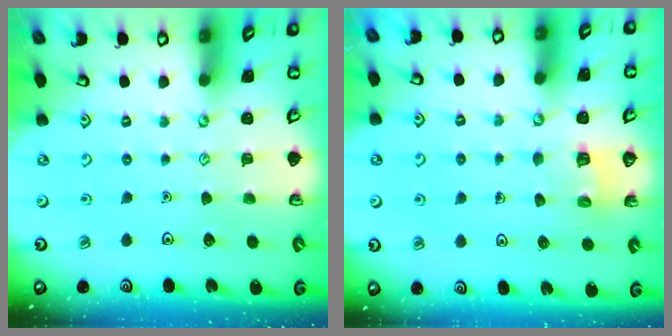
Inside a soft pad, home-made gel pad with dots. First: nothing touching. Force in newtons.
{"total": 5.8, "press": 5.8, "slide": 0.3}